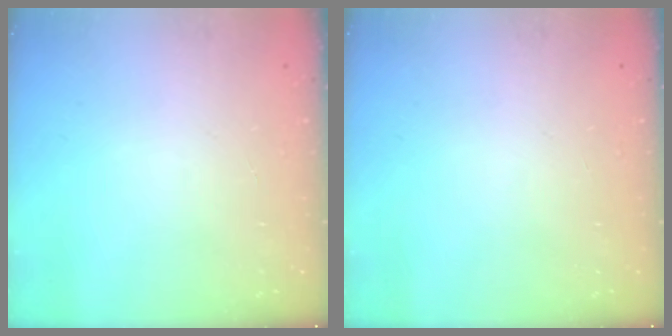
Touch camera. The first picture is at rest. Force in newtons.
{"total": 0.0}